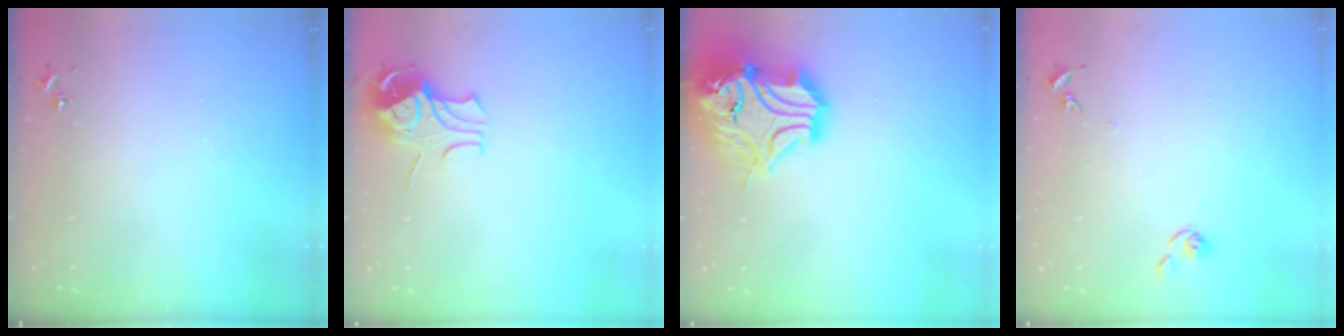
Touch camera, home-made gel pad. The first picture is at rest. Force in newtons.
{"total": 8.9, "press": 8.9, "slide": 0.9}
{"total": 21.9, "press": 21.7, "slide": 2.9}
{"total": 6.7, "press": 6.7, "slide": 0.6}